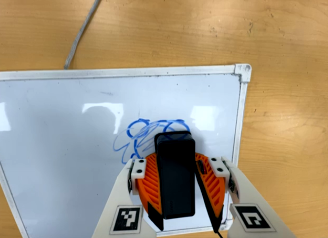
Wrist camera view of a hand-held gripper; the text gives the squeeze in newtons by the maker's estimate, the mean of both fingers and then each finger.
{"total": 13.9, "left": 15.4, "right": 12.4}